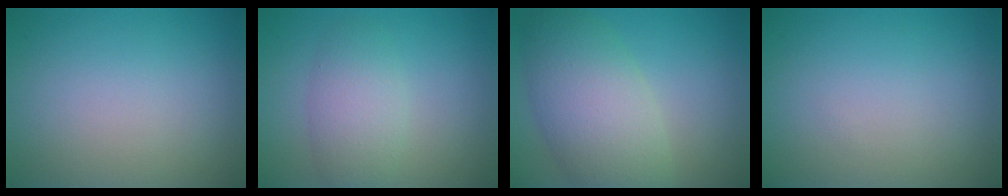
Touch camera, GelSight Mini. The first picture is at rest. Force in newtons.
{"total": 3.5, "press": 3.5, "slide": 0.1}
{"total": 7.5, "press": 7.4, "slide": 0.4}
{"total": 0.0}